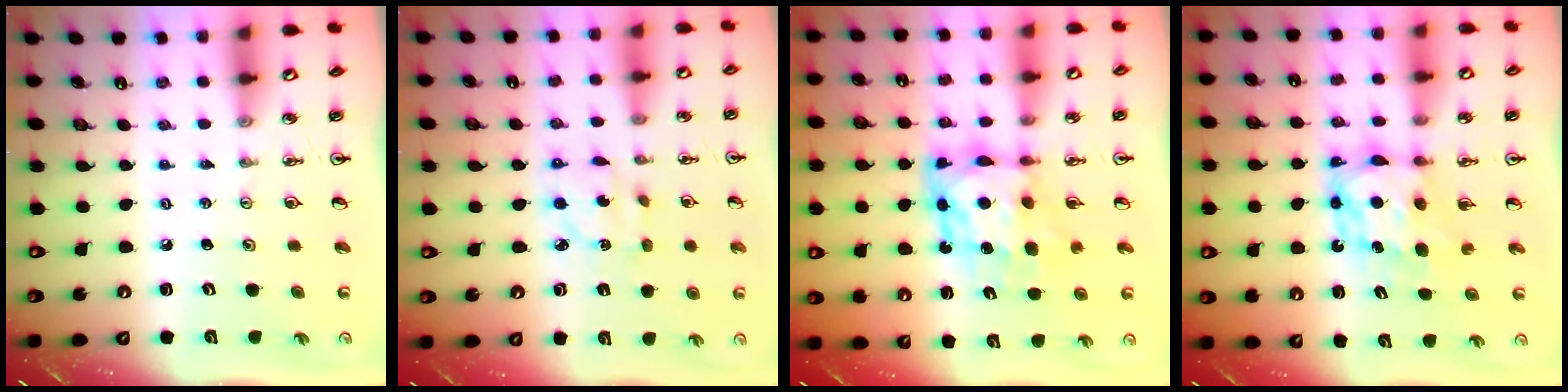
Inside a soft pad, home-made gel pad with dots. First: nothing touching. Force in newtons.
{"total": 4.9, "press": 4.9, "slide": 0.2}
{"total": 10.1, "press": 10.1, "slide": 0.9}
{"total": 7.2, "press": 7.1, "slide": 0.7}